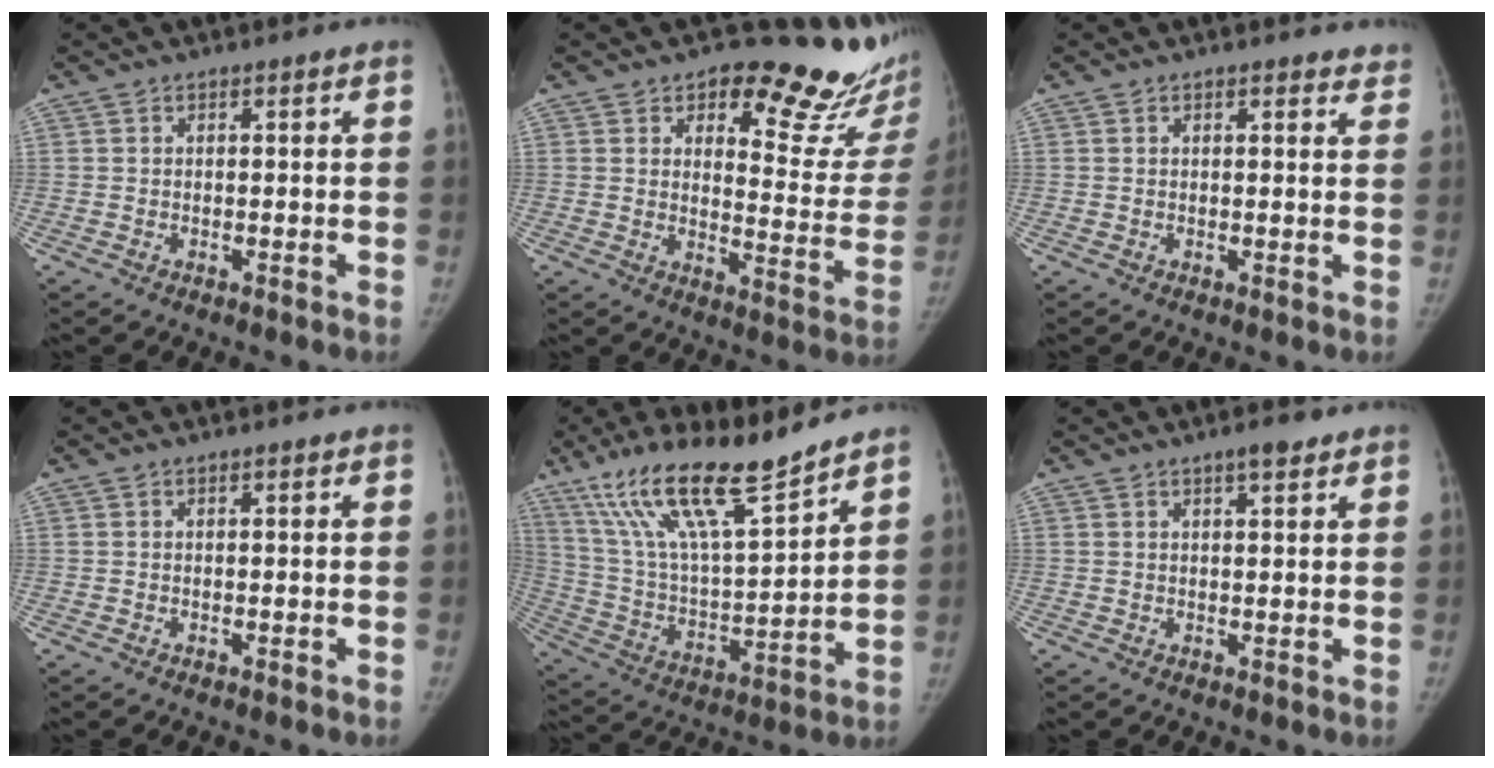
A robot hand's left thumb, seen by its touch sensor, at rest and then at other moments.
{"total": 20.7, "force": [15.4, 8.4, 11.1], "torque": [-0.075, -0.104, 0.182]}
{"total": 3.4, "force": [2.9, 1.2, 1.3], "torque": [0.009, -0.008, 0.024]}
{"total": 0.0}
{"total": 19.9, "force": [14.8, 3.6, 12.8], "torque": [-0.210, -0.069, 0.278]}
{"total": 3.2, "force": [2.2, 0.8, 2.2], "torque": [-0.026, -0.011, 0.031]}